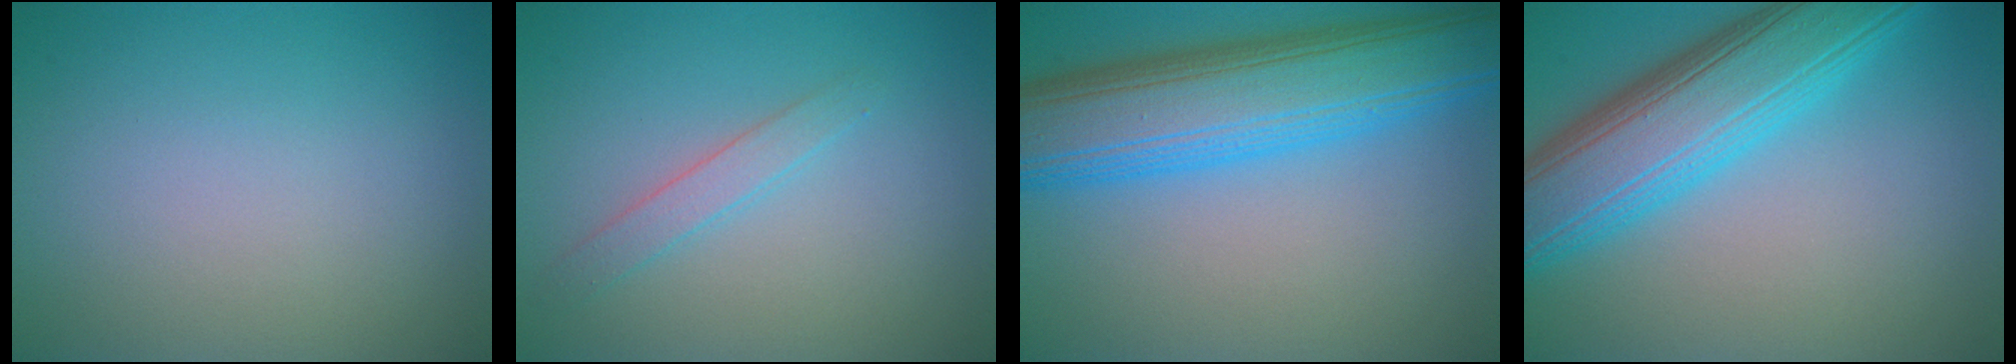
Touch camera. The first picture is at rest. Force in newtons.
{"total": 1.6, "press": 1.6, "slide": 0.0}
{"total": 10.9, "press": 10.9, "slide": 0.2}
{"total": 9.9, "press": 9.9, "slide": 0.2}